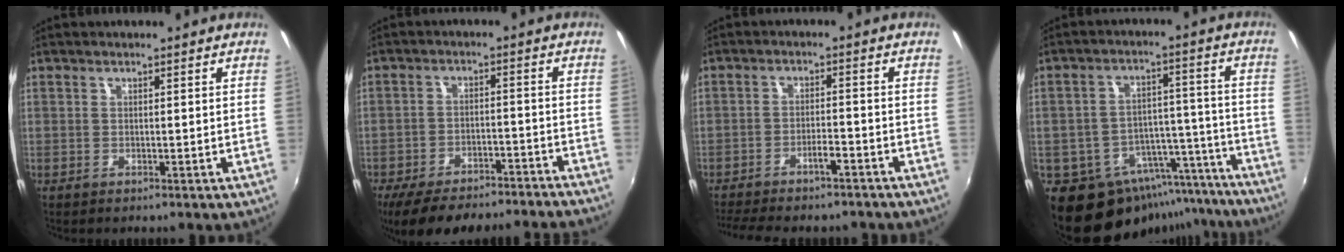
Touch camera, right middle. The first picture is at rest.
{"total": 18.7, "force": [-16.7, 3.2, 8.0], "torque": [-0.156, -0.018, -0.224]}
{"total": 7.7, "force": [-6.7, 1.3, 3.6], "torque": [-0.080, -0.004, -0.101]}
{"total": 15.2, "force": [-12.7, 7.3, 4.1], "torque": [-0.065, 0.040, -0.162]}